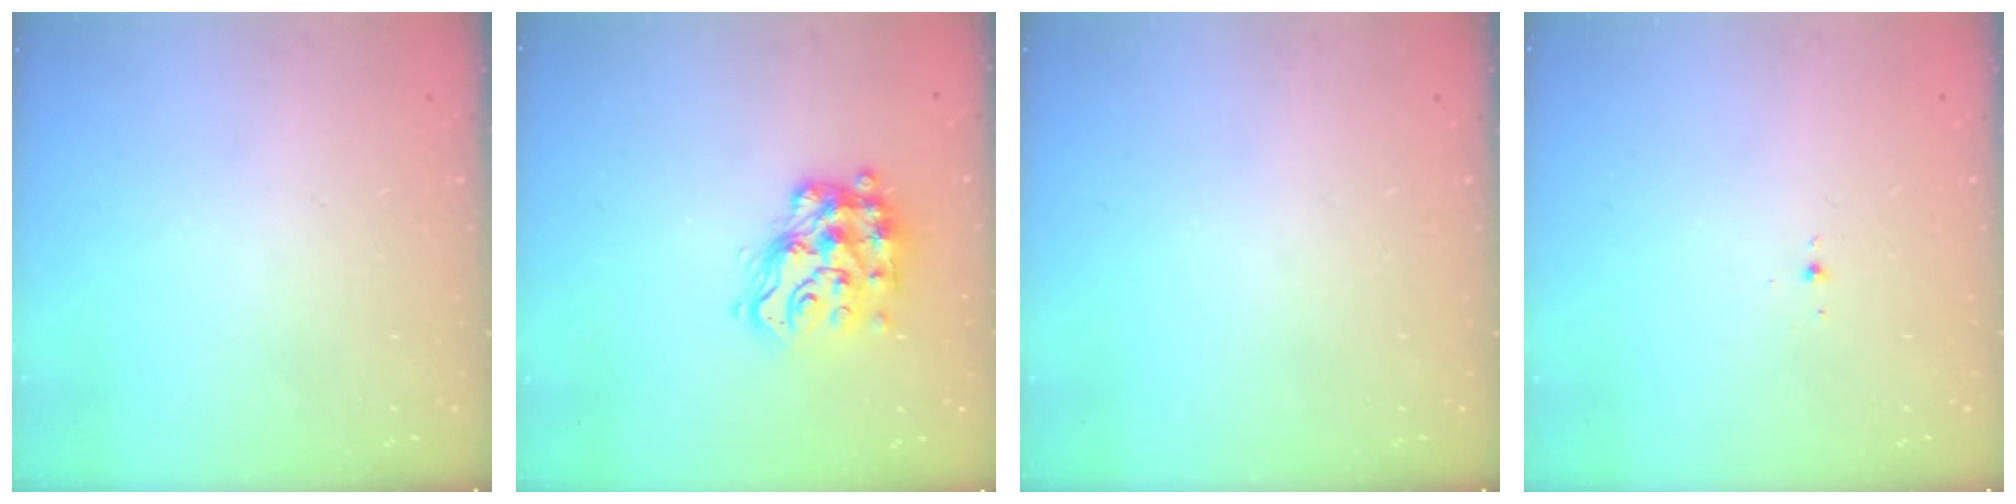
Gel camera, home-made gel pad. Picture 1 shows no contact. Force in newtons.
{"total": 15.2, "press": 15.2, "slide": 0.9}
{"total": 0.0}
{"total": 2.6, "press": 2.5, "slide": 0.7}